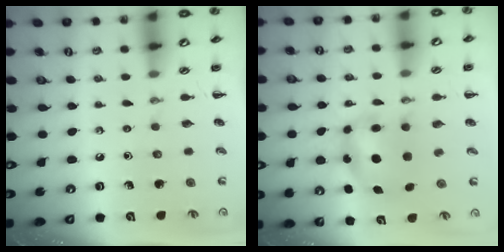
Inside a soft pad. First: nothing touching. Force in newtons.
{"total": 6.1, "press": 6.1, "slide": 0.8}